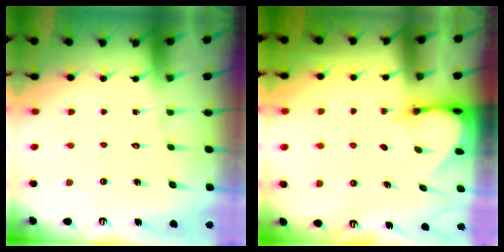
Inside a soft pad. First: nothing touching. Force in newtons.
{"total": 3.4, "press": 3.4, "slide": 0.2}